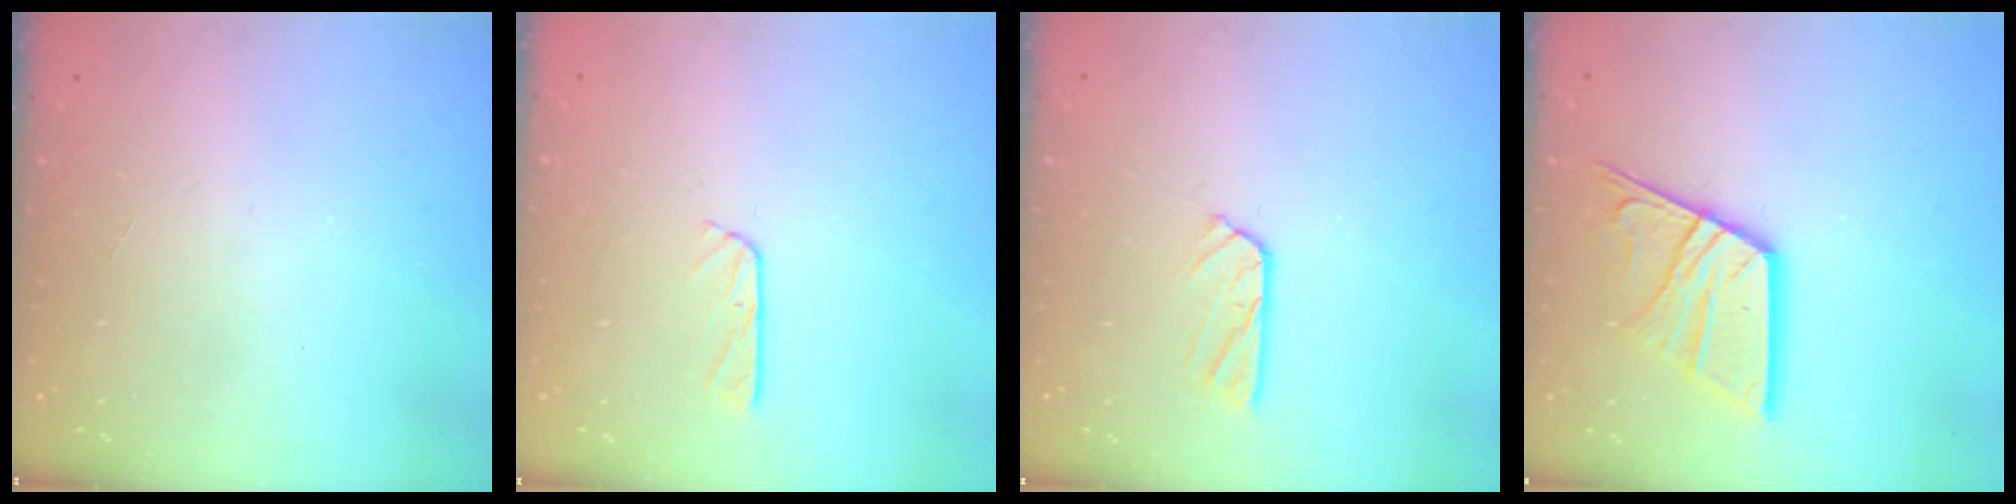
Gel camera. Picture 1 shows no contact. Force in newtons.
{"total": 3.6, "press": 3.6, "slide": 0.2}
{"total": 4.6, "press": 4.6, "slide": 0.2}
{"total": 15.5, "press": 15.4, "slide": 1.7}